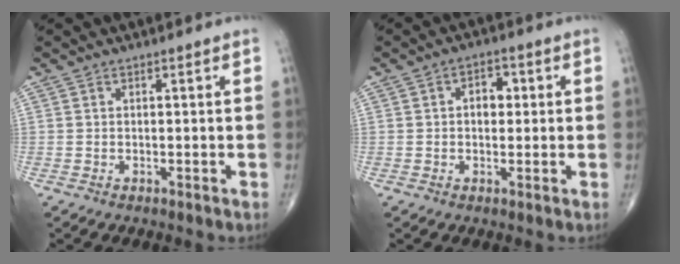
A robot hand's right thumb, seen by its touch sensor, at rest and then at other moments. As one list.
[{"total": 4.0, "force": [0.5, 2.7, 2.9], "torque": [-0.025, 0.008, 0.003]}]